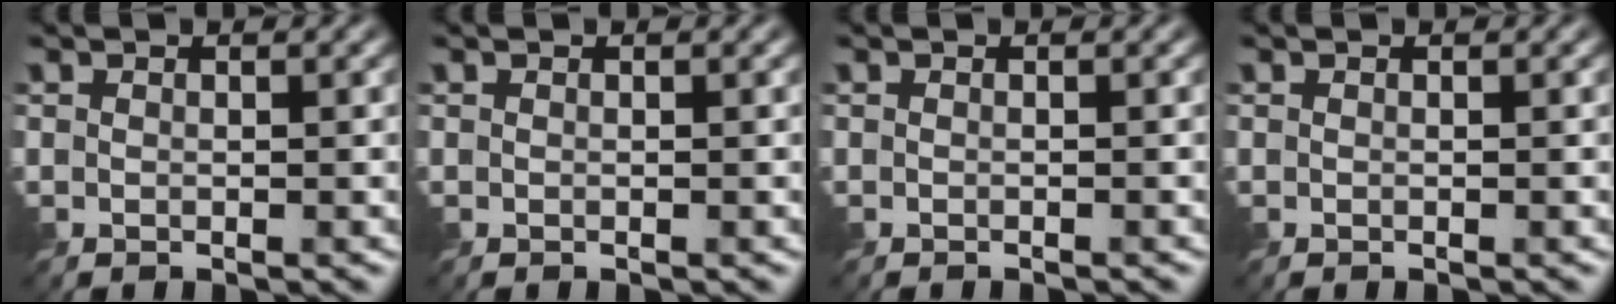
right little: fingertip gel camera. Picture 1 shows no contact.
{"total": 0.0}
{"total": 0.9, "force": [-0.8, 0.1, 0.2], "torque": [0.003, -0.002, -0.014]}
{"total": 0.0}